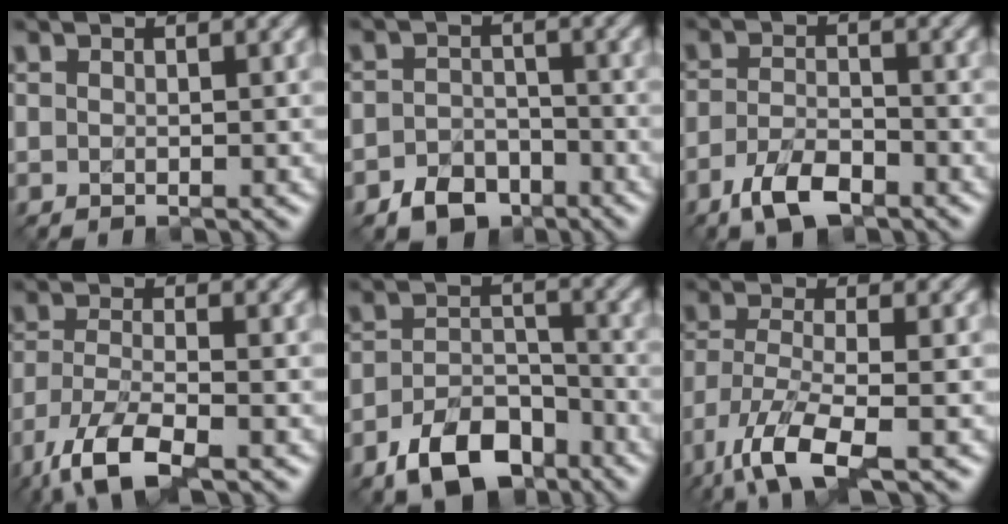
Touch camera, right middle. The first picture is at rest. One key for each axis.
{"total": 3.1, "fx": -2.3, "fy": 2.0, "fz": 0.6, "tx": -0.015, "ty": 0.008, "tz": -0.046}
{"total": 4.0, "fx": -3.0, "fy": 1.3, "fz": 2.3, "tx": -0.055, "ty": 0.005, "tz": -0.060}
{"total": 6.3, "fx": -4.2, "fy": 1.8, "fz": 4.3, "tx": -0.101, "ty": -0.005, "tz": -0.086}
{"total": 6.0, "fx": -4.1, "fy": 3.1, "fz": 3.0, "tx": -0.057, "ty": 0.007, "tz": -0.075}
{"total": 6.8, "fx": -4.0, "fy": 2.0, "fz": 5.1, "tx": -0.122, "ty": -0.008, "tz": -0.079}